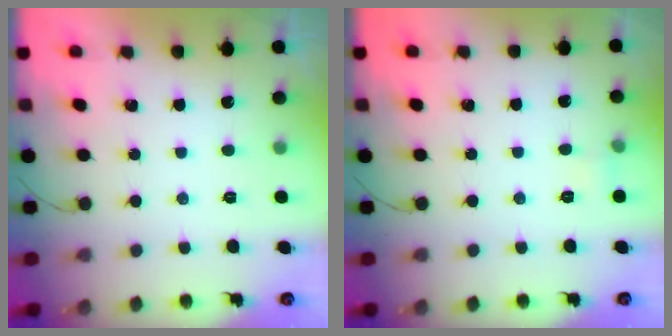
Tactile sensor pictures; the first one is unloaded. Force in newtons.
{"total": 3.0, "press": 2.8, "slide": 1.0}